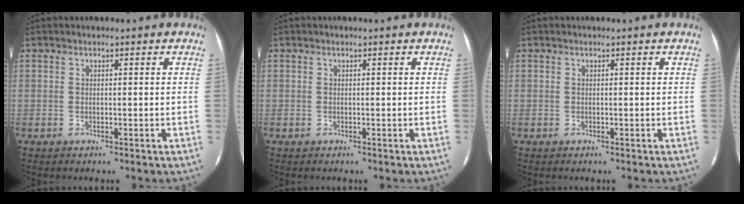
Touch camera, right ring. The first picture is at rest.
{"total": 0.0}
{"total": 0.0}